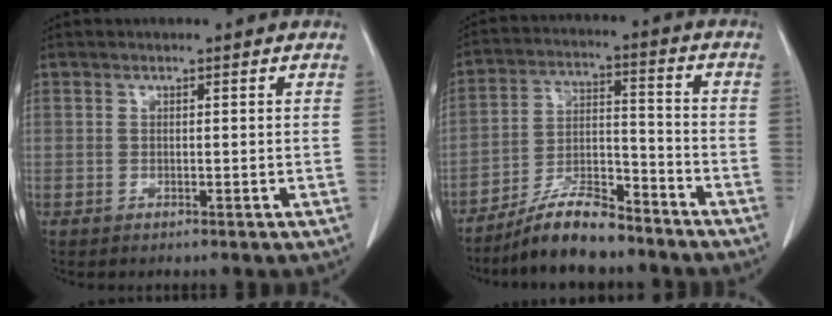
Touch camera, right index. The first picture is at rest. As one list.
[{"total": 10.2, "force": [-8.6, 2.4, 5.0], "torque": [-0.093, 0.006, -0.157]}]